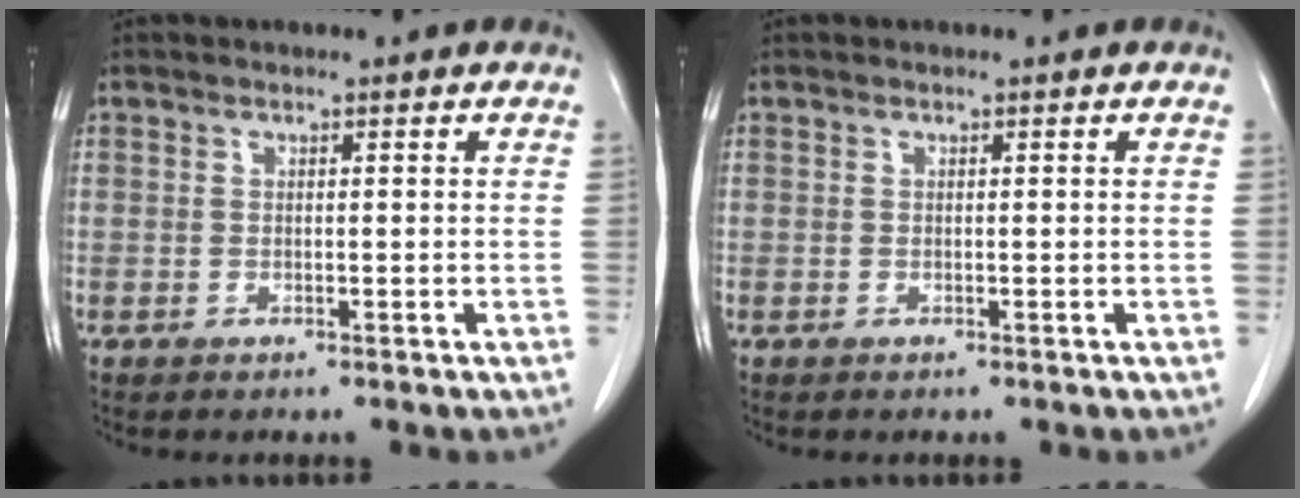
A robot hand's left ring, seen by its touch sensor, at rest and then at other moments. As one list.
[{"total": 0.0}]